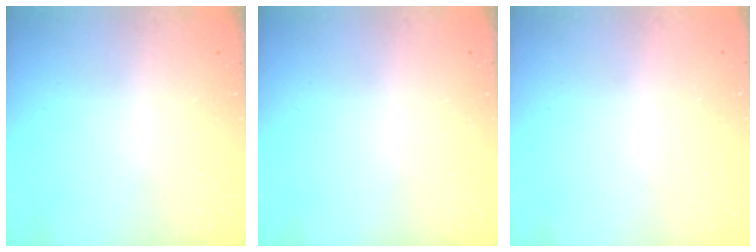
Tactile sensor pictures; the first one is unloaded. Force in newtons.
{"total": 0.0}
{"total": 0.0}